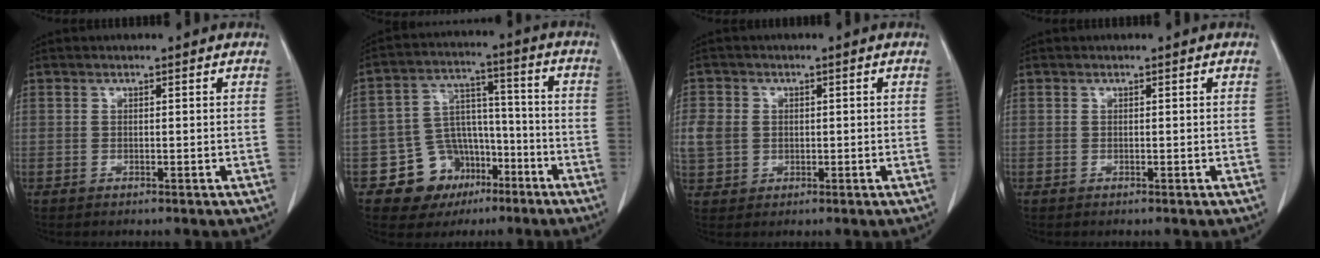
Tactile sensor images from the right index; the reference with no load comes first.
{"total": 10.6, "force": [-5.4, 8.6, 3.0], "torque": [-0.037, 0.042, -0.076]}
{"total": 6.4, "force": [0.4, 5.6, 3.1], "torque": [-0.096, 0.011, 0.016]}
{"total": 0.0}